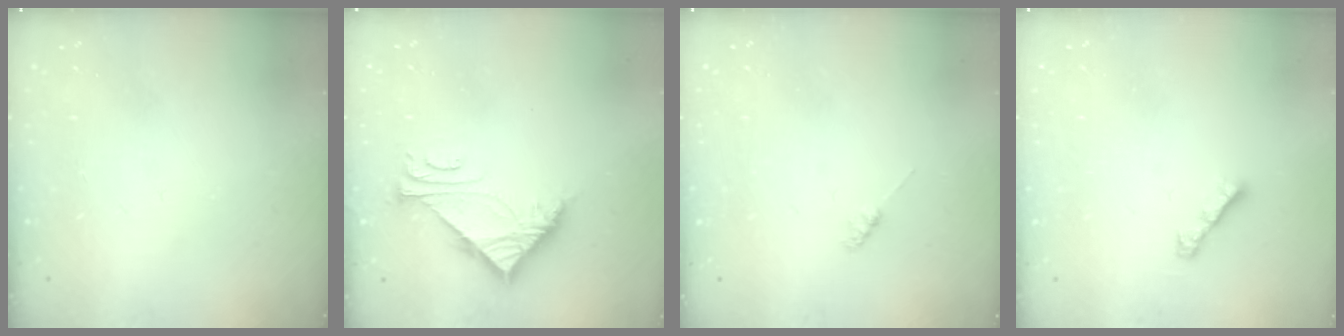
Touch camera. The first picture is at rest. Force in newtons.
{"total": 7.0, "press": 7.0, "slide": 0.4}
{"total": 2.3, "press": 2.3, "slide": 0.3}
{"total": 4.1, "press": 4.0, "slide": 0.7}